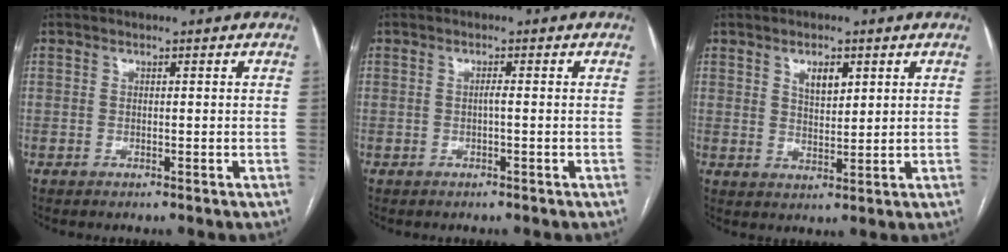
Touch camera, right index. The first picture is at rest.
{"total": 0.8, "force": [-0.2, 0.1, 0.8], "torque": [-0.014, 0.002, -0.003]}
{"total": 4.1, "force": [1.9, 2.0, 3.1], "torque": [-0.053, 0.001, 0.036]}